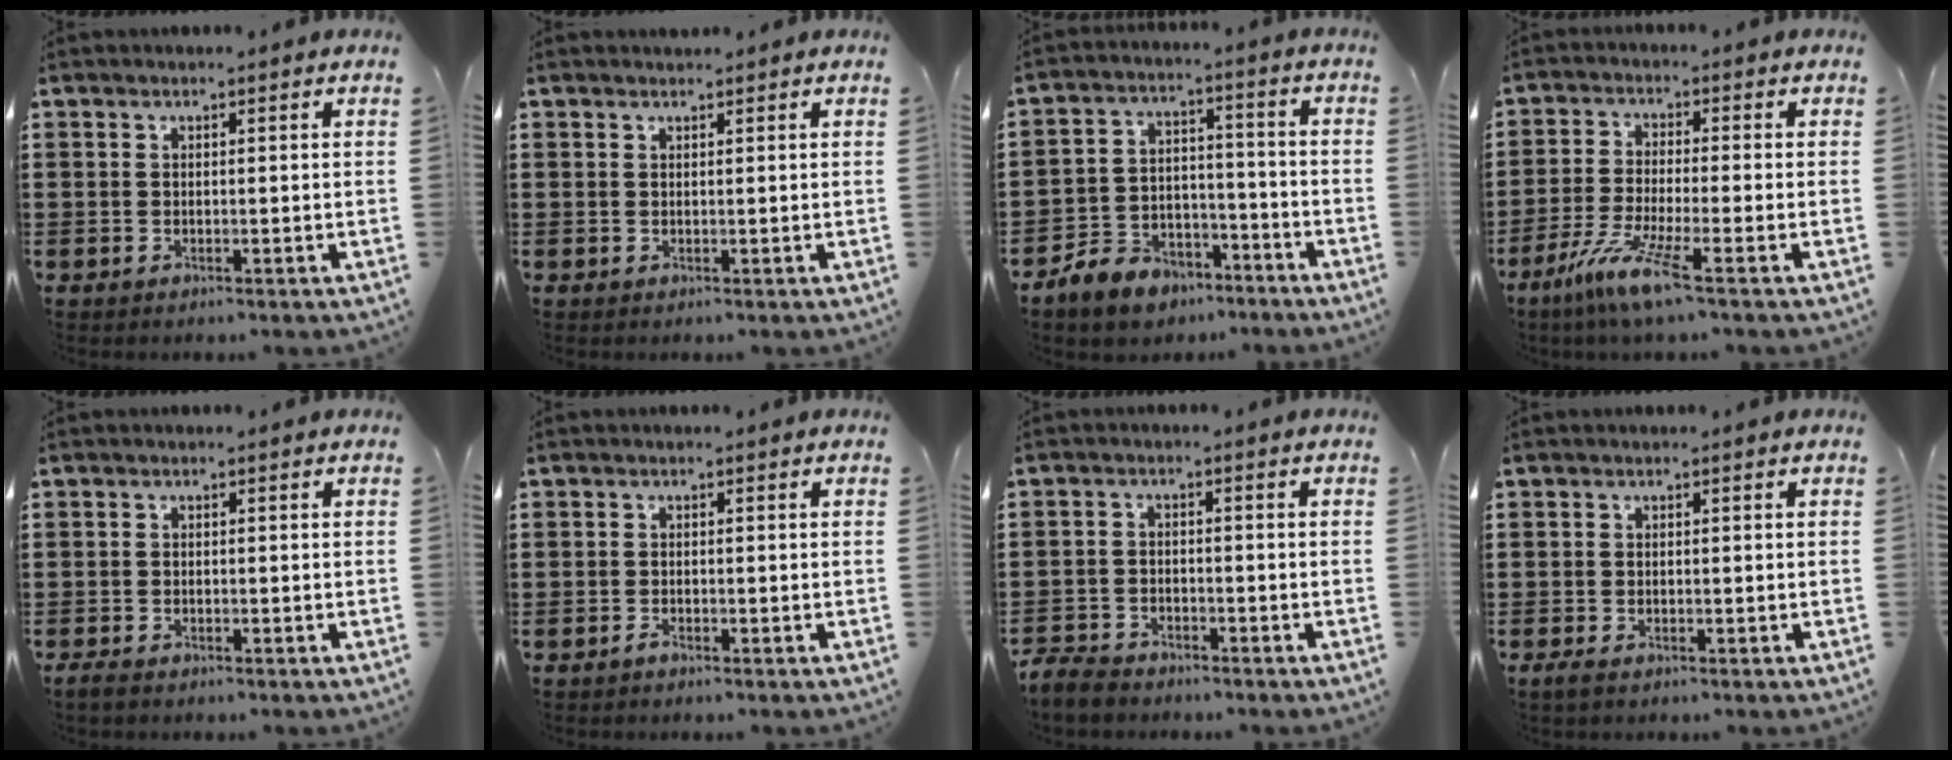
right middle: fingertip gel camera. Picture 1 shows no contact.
{"total": 0.0}
{"total": 6.9, "force": [-6.2, 2.9, 0.6], "torque": [-0.033, 0.021, -0.126]}
{"total": 7.6, "force": [-4.8, 0.2, 5.9], "torque": [-0.130, -0.019, -0.093]}
{"total": 1.4, "force": [-1.2, 0.5, 0.3], "torque": [-0.011, 0.002, -0.026]}
{"total": 1.3, "force": [-1.1, 0.4, 0.4], "torque": [-0.010, -0.002, -0.022]}
{"total": 3.9, "force": [-3.8, 1.0, 0.4], "torque": [-0.025, 0.000, -0.083]}
{"total": 1.1, "force": [-0.9, 0.4, 0.5], "torque": [-0.021, -0.004, -0.021]}